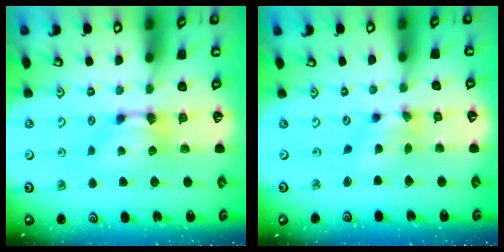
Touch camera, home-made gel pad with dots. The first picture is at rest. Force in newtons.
{"total": 2.0, "press": 1.5, "slide": 1.3}